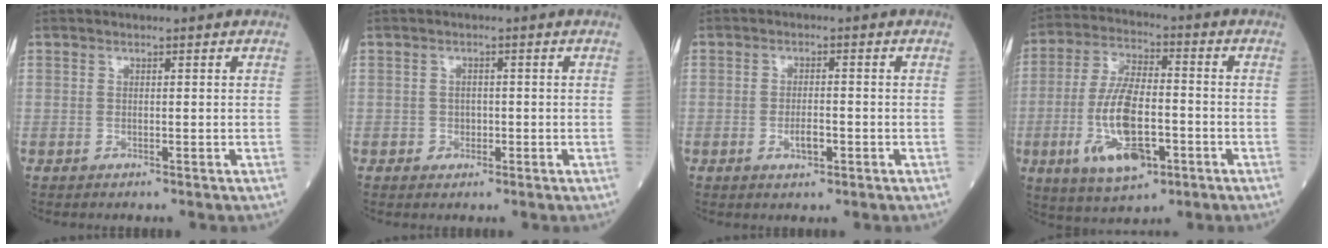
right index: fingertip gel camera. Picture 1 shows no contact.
{"total": 1.5, "force": [-0.5, 1.3, 0.6], "torque": [-0.007, 0.004, -0.005]}
{"total": 3.1, "force": [-1.1, 1.0, 2.7], "torque": [-0.050, 0.000, -0.016]}
{"total": 13.5, "force": [-4.2, 4.8, 11.9], "torque": [-0.240, -0.006, -0.071]}